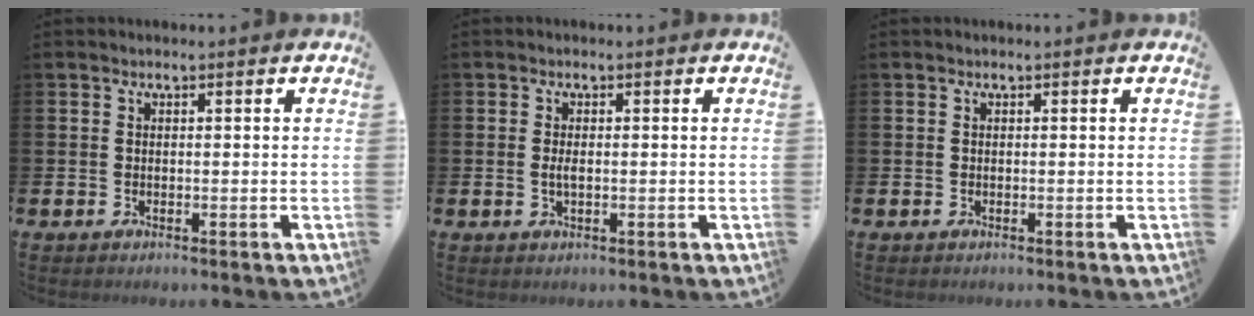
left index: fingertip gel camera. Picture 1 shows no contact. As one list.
[{"total": 1.5, "force": [0.0, 0.6, 1.4], "torque": [-0.023, 0.000, -0.003]}, {"total": 0.0}]